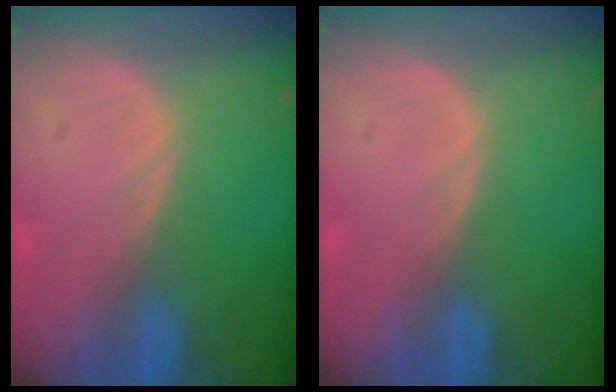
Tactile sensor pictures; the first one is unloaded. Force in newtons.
{"total": 0.0}